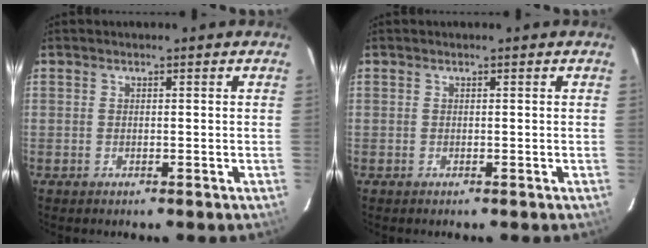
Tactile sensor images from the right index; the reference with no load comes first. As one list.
[{"total": 0.0}]